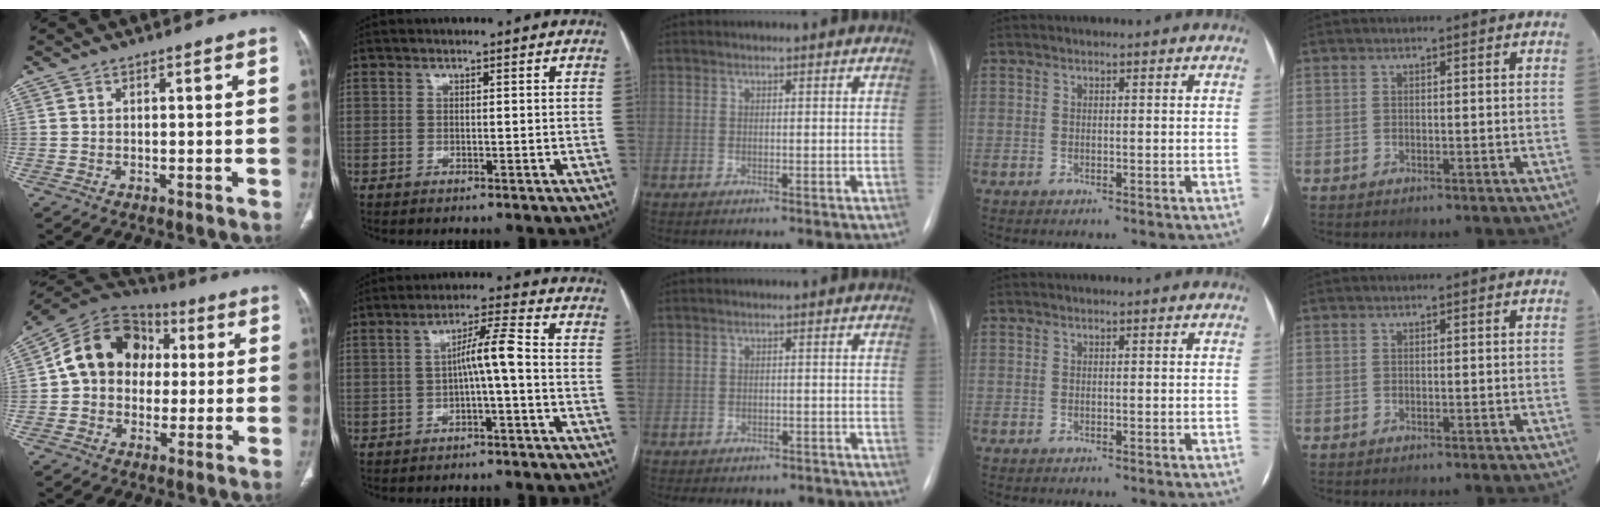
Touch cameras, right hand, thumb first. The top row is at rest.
{"thumb": {"total": 15.6, "force": [2.1, 12.6, 9.0], "torque": [-0.119, 0.033, 0.025]}, "index": {"total": 5.4, "force": [-0.8, -0.1, 5.3], "torque": [-0.089, 0.020, -0.012]}, "middle": {"total": 8.0, "force": [-6.7, 3.9, 2.2], "torque": [-0.026, 0.011, -0.073]}}